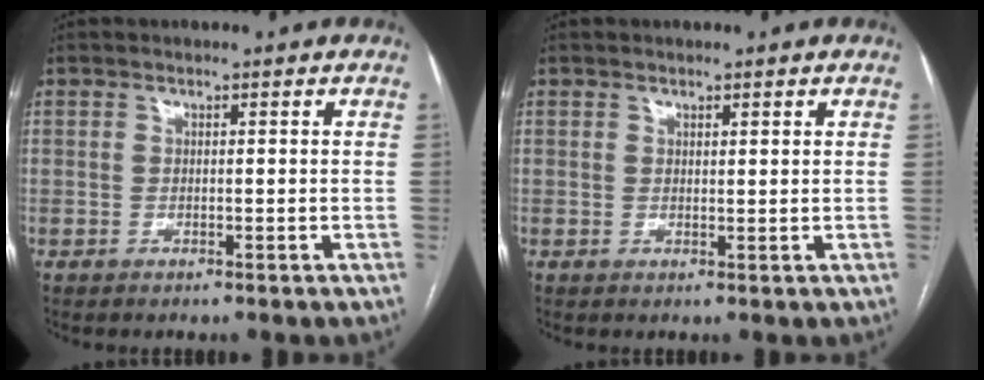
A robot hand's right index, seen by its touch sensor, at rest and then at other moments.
{"total": 0.9, "force": [0.7, 0.1, 0.5], "torque": [-0.009, -0.003, 0.011]}